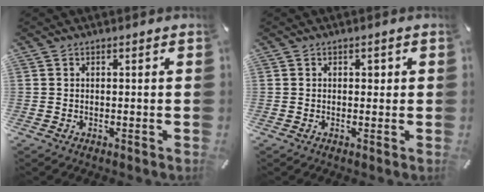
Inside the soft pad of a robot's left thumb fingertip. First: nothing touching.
{"total": 1.5, "force": [0.2, 1.2, 0.9], "torque": [-0.011, 0.004, -0.002]}